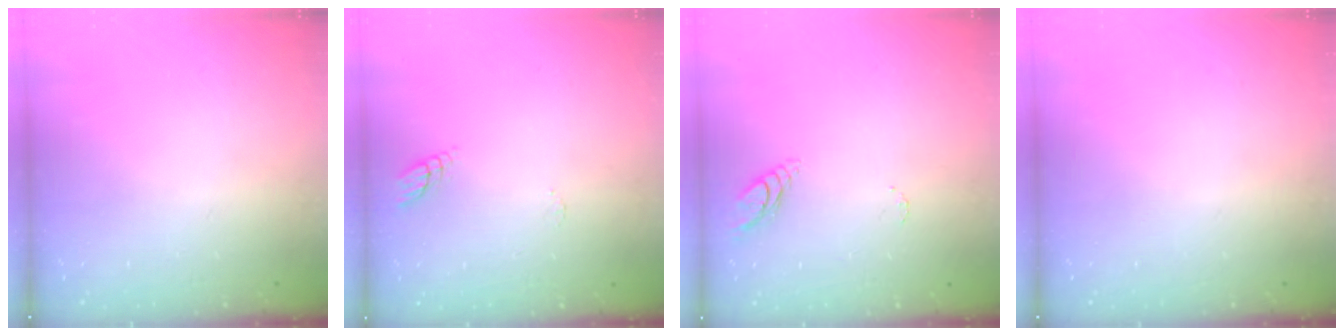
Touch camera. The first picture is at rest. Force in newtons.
{"total": 6.6, "press": 6.5, "slide": 0.8}
{"total": 6.5, "press": 6.5, "slide": 0.6}
{"total": 0.0}